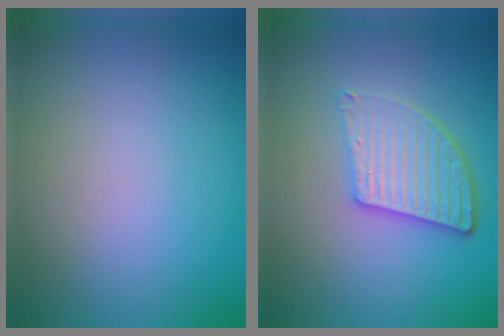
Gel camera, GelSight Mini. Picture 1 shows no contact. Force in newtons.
{"total": 5.4, "press": 3.8, "slide": 3.9}